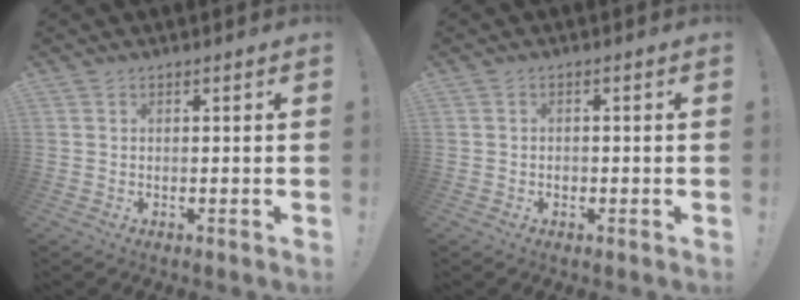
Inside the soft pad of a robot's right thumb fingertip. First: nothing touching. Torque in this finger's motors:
{"motor_torque": [0.13, -0.09, 0.10, -0.17, 0.00]}